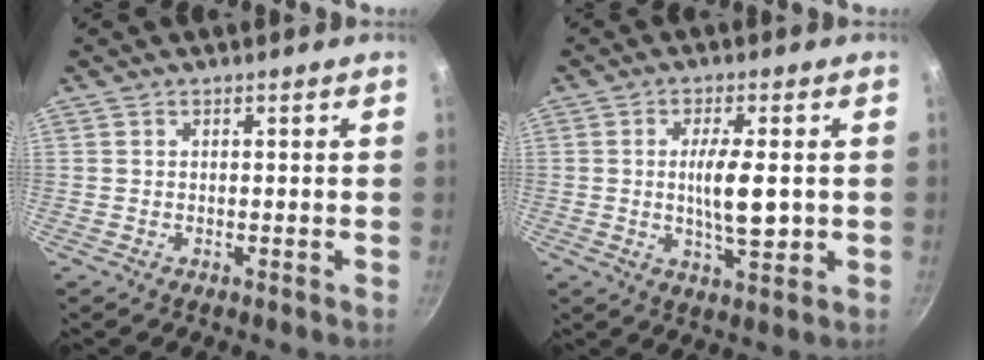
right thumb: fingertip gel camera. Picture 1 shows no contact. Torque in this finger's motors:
{"motor_torque": [2.34, 2.64, 0.91, -0.17, 0.22]}